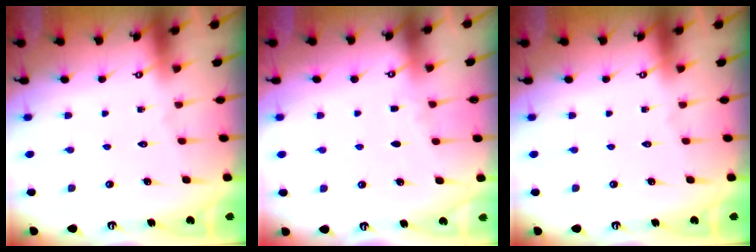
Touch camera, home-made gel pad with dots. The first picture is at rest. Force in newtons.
{"total": 2.3, "press": 2.2, "slide": 0.3}
{"total": 0.0}